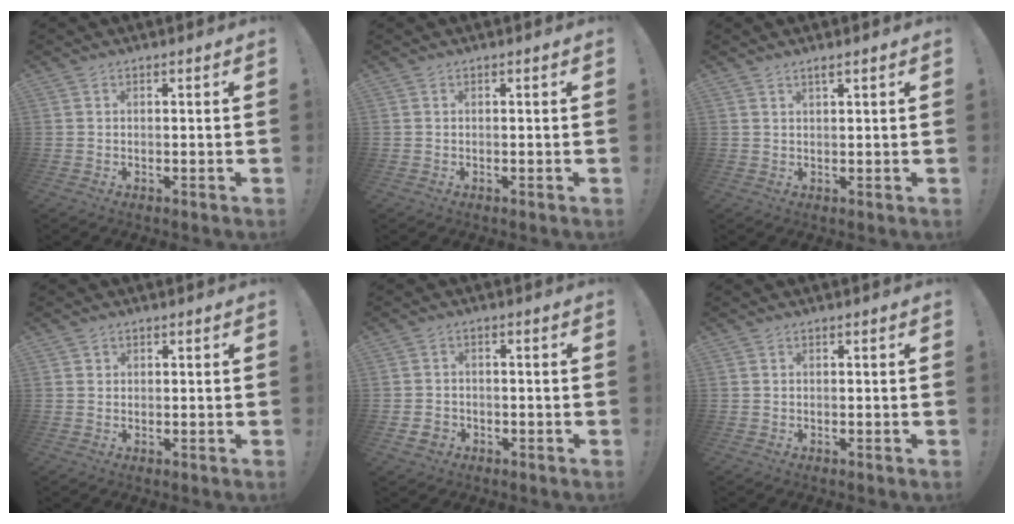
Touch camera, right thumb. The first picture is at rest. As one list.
[{"total": 0.0}, {"total": 1.7, "force": [1.3, 0.0, 1.1], "torque": [-0.015, -0.006, 0.022]}, {"total": 1.2, "force": [0.7, 1.0, 0.1], "torque": [0.006, -0.001, 0.013]}, {"total": 3.3, "force": [-1.7, 2.7, 0.8], "torque": [-0.014, 0.005, -0.031]}, {"total": 0.0}]